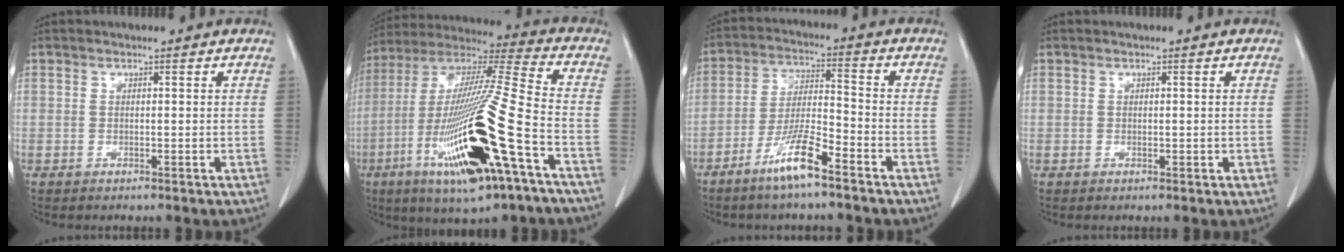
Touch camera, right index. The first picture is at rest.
{"total": 25.5, "force": [-9.3, 2.4, 23.7], "torque": [-0.474, -0.042, -0.165]}
{"total": 8.6, "force": [-5.9, 0.6, 6.3], "torque": [-0.128, -0.014, -0.115]}
{"total": 0.6, "force": [0.0, 0.3, 0.5], "torque": [-0.009, -0.002, 0.002]}